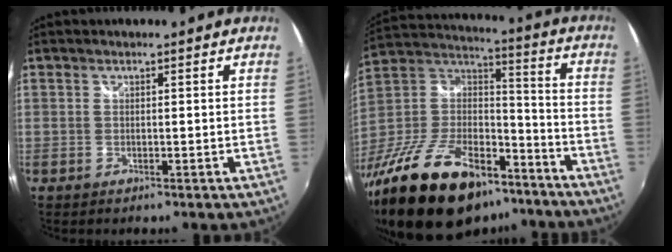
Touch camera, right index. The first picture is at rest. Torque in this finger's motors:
{"motor_torque": [1.04, -1.10, 0.94, 0.20]}